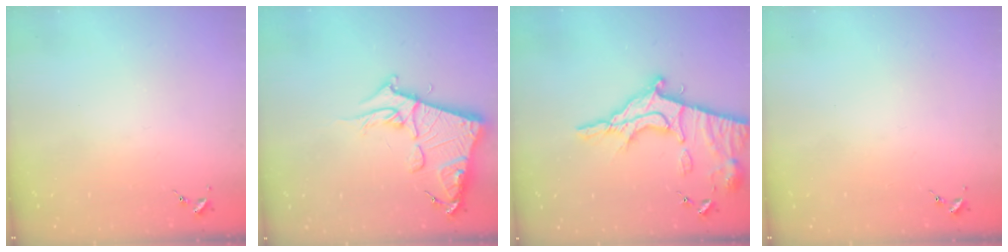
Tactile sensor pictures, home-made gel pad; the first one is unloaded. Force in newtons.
{"total": 14.8, "press": 14.8, "slide": 1.5}
{"total": 19.8, "press": 19.8, "slide": 1.8}
{"total": 0.0}